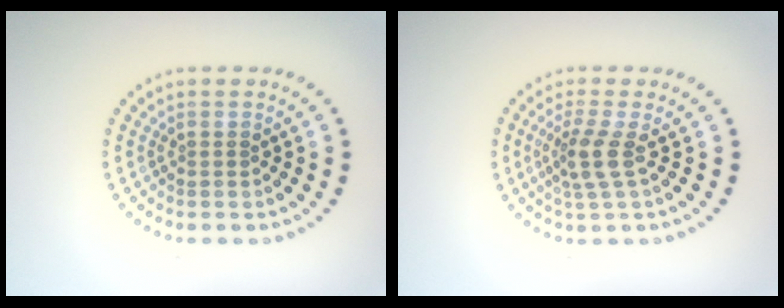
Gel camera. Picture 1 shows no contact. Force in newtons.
{"total": 2.5, "press": 1.9, "slide": 1.6}